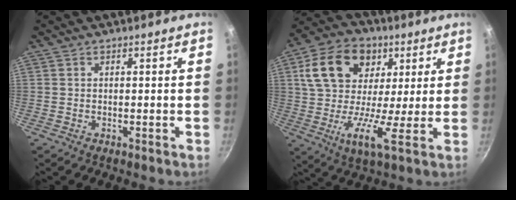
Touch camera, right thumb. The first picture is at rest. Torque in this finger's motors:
{"motor_torque": [-0.55, 1.24, 0.94, -0.46, 0.40]}